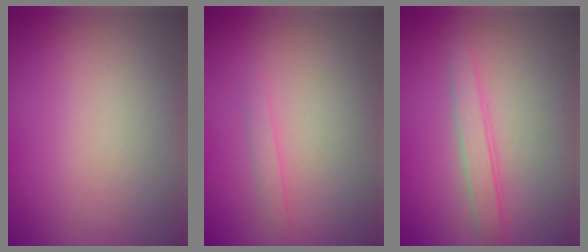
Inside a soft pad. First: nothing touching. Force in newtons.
{"total": 0.8, "press": 0.8, "slide": 0.1}
{"total": 1.9, "press": 1.9, "slide": 0.1}